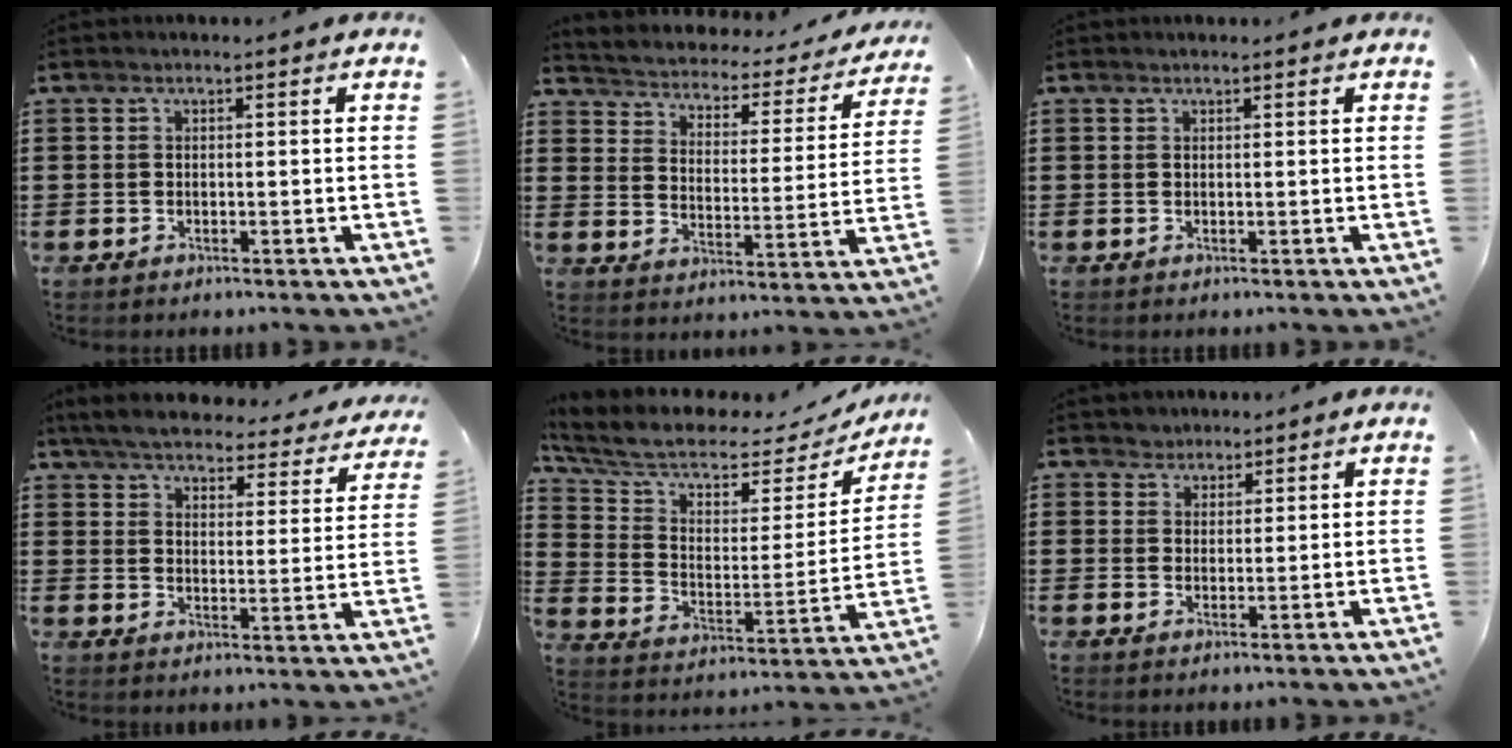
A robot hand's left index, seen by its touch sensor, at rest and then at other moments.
{"total": 1.7, "force": [1.6, 0.5, 0.3], "torque": [-0.023, -0.024, 0.014]}
{"total": 0.5, "force": [0.4, 0.0, 0.3], "torque": [-0.007, -0.001, 0.009]}
{"total": 5.3, "force": [5.0, 0.3, 1.6], "torque": [-0.058, -0.035, 0.084]}
{"total": 7.3, "force": [5.9, 2.6, 3.6], "torque": [-0.100, -0.039, 0.098]}
{"total": 2.6, "force": [2.0, 1.7, -0.3], "torque": [-0.007, 0.009, 0.039]}